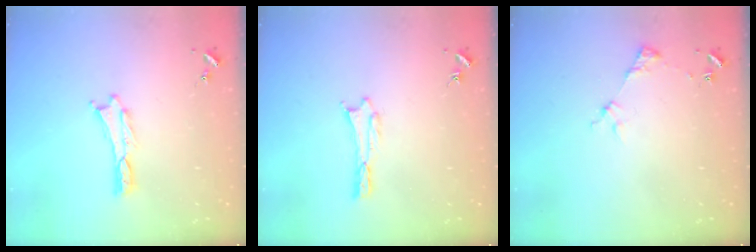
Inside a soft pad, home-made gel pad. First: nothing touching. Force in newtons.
{"total": 0.7, "press": 0.7, "slide": 0.1}
{"total": 2.9, "press": 2.9, "slide": 0.4}